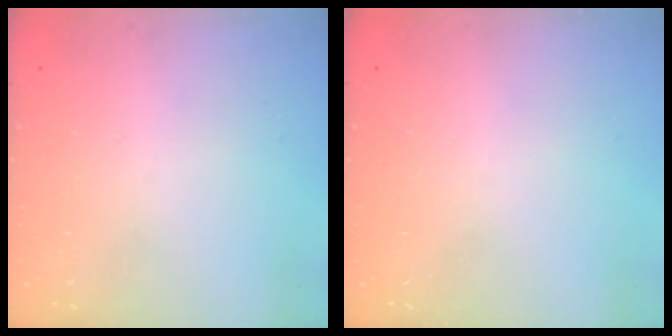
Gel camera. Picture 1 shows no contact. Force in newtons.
{"total": 0.0}